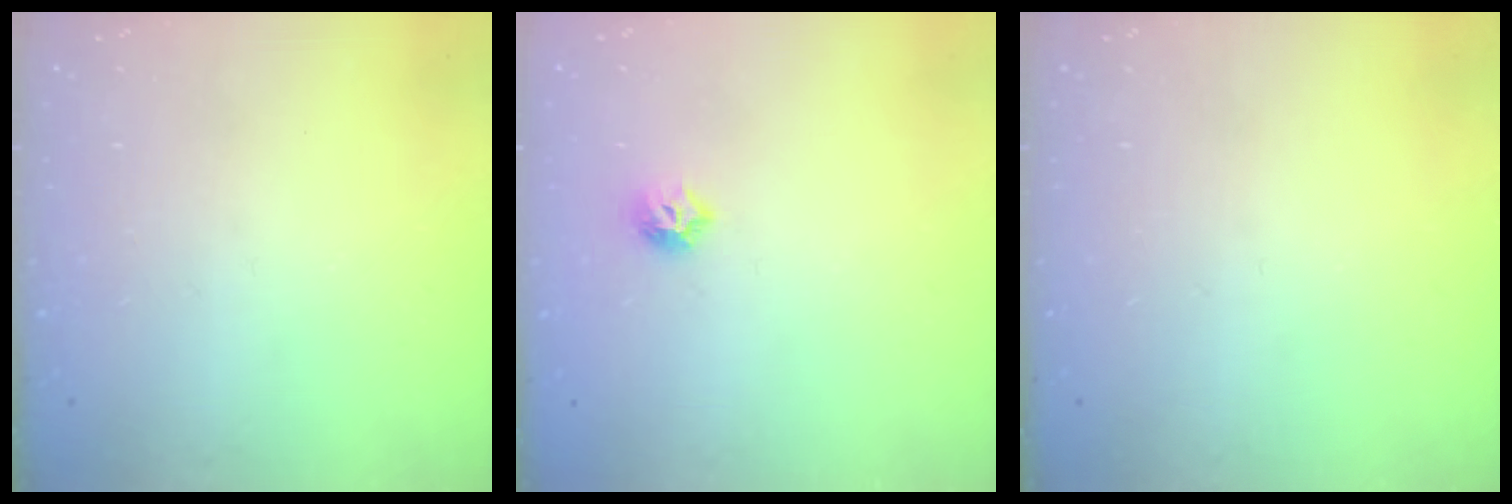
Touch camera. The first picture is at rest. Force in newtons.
{"total": 6.4, "press": 6.3, "slide": 0.9}
{"total": 0.0}